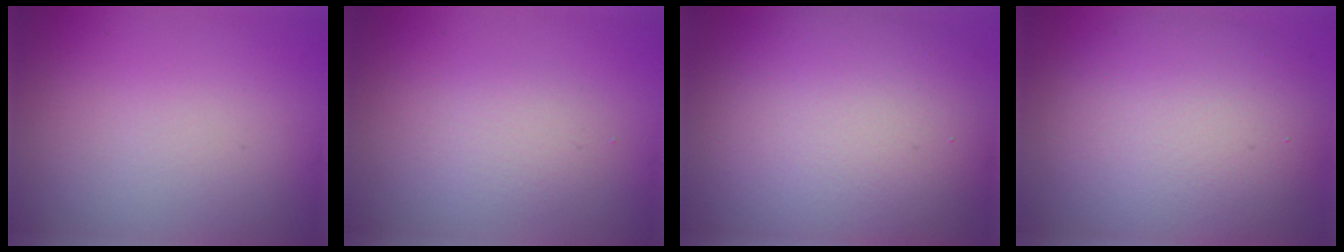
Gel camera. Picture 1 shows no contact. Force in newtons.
{"total": 1.9, "press": 1.9, "slide": 0.1}
{"total": 14.3, "press": 14.2, "slide": 0.7}
{"total": 10.1, "press": 10.1, "slide": 0.6}